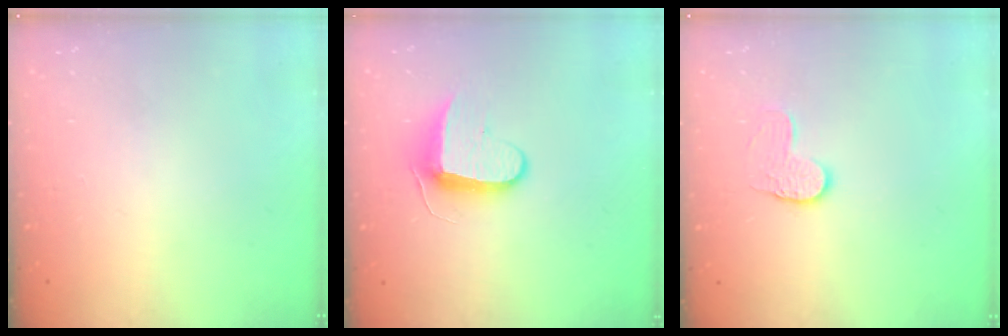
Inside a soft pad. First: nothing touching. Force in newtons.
{"total": 8.6, "press": 8.6, "slide": 0.5}
{"total": 6.2, "press": 6.2, "slide": 0.4}